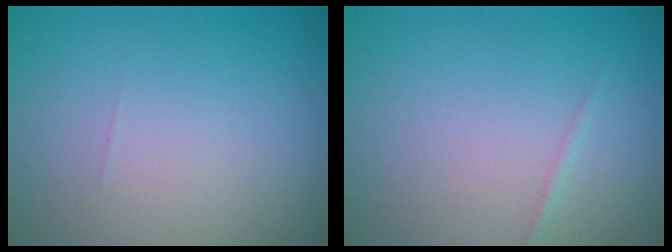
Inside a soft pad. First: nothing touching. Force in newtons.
{"total": 0.5, "press": 0.5, "slide": 0.0}